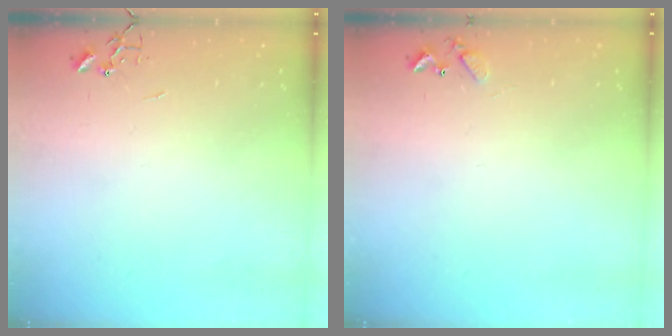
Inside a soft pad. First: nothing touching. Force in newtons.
{"total": 5.5, "press": 5.5, "slide": 0.4}